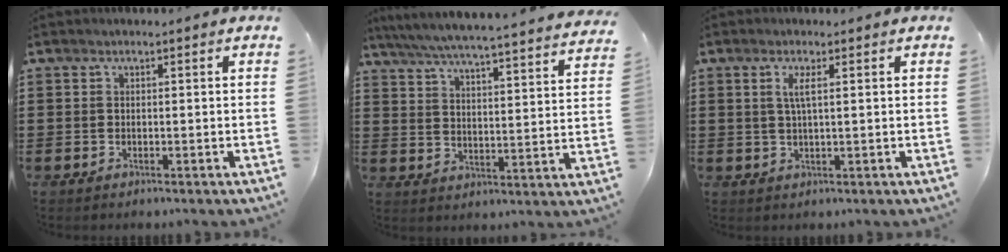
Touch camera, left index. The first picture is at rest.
{"total": 5.3, "force": [4.9, -0.6, 1.8], "torque": [-0.059, -0.041, 0.078]}
{"total": 2.5, "force": [0.7, 0.2, 2.3], "torque": [-0.050, 0.000, 0.012]}